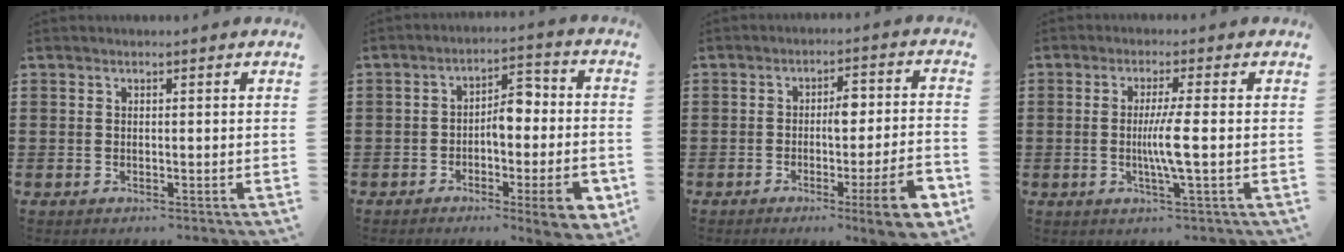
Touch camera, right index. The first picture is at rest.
{"total": 8.8, "force": [-2.5, 3.1, 7.9], "torque": [-0.110, 0.004, -0.042]}
{"total": 9.0, "force": [-2.9, 1.5, 8.4], "torque": [-0.134, -0.004, -0.055]}
{"total": 4.8, "force": [-0.5, -0.3, 4.7], "torque": [-0.091, -0.011, -0.015]}